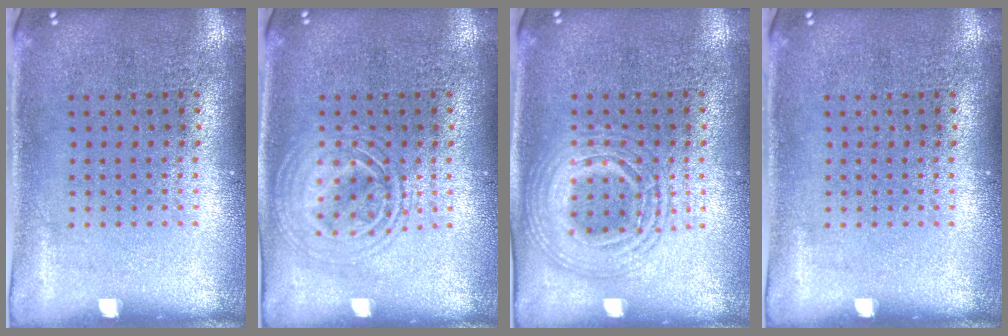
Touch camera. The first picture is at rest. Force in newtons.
{"total": 2.8, "press": 2.7, "slide": 0.4}
{"total": 2.1, "press": 2.0, "slide": 0.3}
{"total": 0.0}